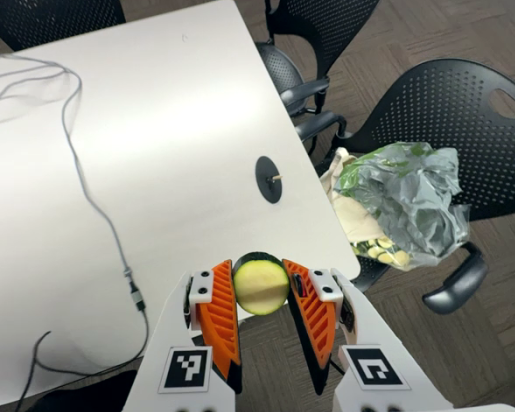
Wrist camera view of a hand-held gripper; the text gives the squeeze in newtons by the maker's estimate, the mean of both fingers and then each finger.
{"total": 8.3, "left": 7.9, "right": 8.7}